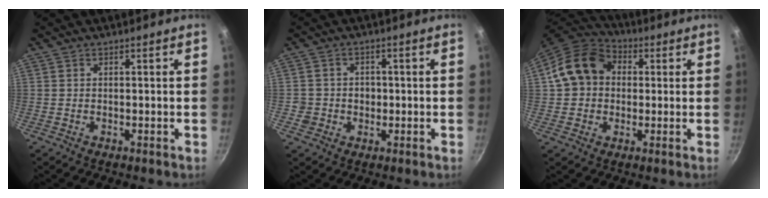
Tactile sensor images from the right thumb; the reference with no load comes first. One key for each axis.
{"total": 3.9, "fx": -0.5, "fy": 3.6, "fz": 1.3, "tx": 0.001, "ty": 0.010, "tz": -0.010}
{"total": 13.1, "fx": 2.0, "fy": 10.7, "fz": 7.2, "tx": -0.098, "ty": 0.027, "tz": 0.018}